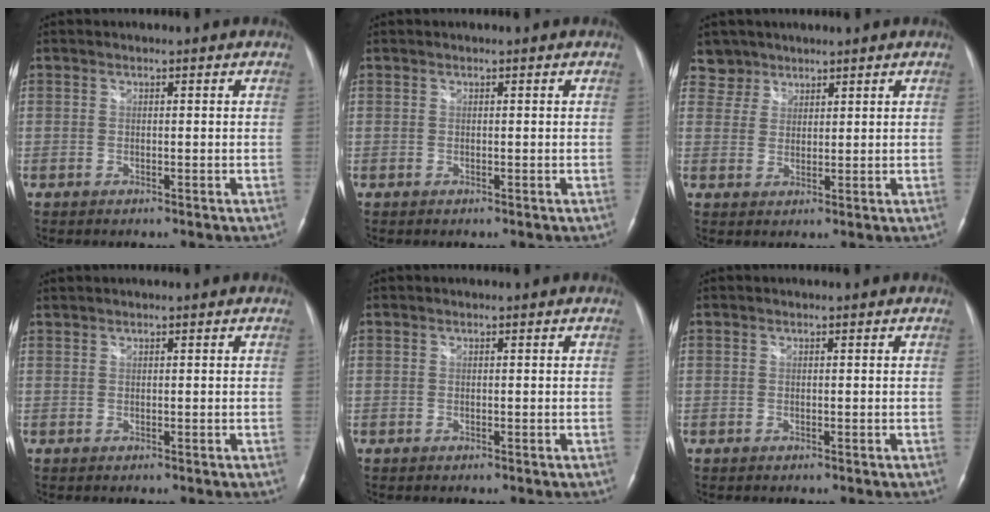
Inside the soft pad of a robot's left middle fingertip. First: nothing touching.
{"total": 0.0}
{"total": 3.6, "force": [2.8, 2.1, -0.8], "torque": [0.023, 0.005, 0.051]}
{"total": 0.6, "force": [0.6, 0.0, 0.1], "torque": [-0.009, 0.011, 0.019]}
{"total": 0.0}
{"total": 0.0}